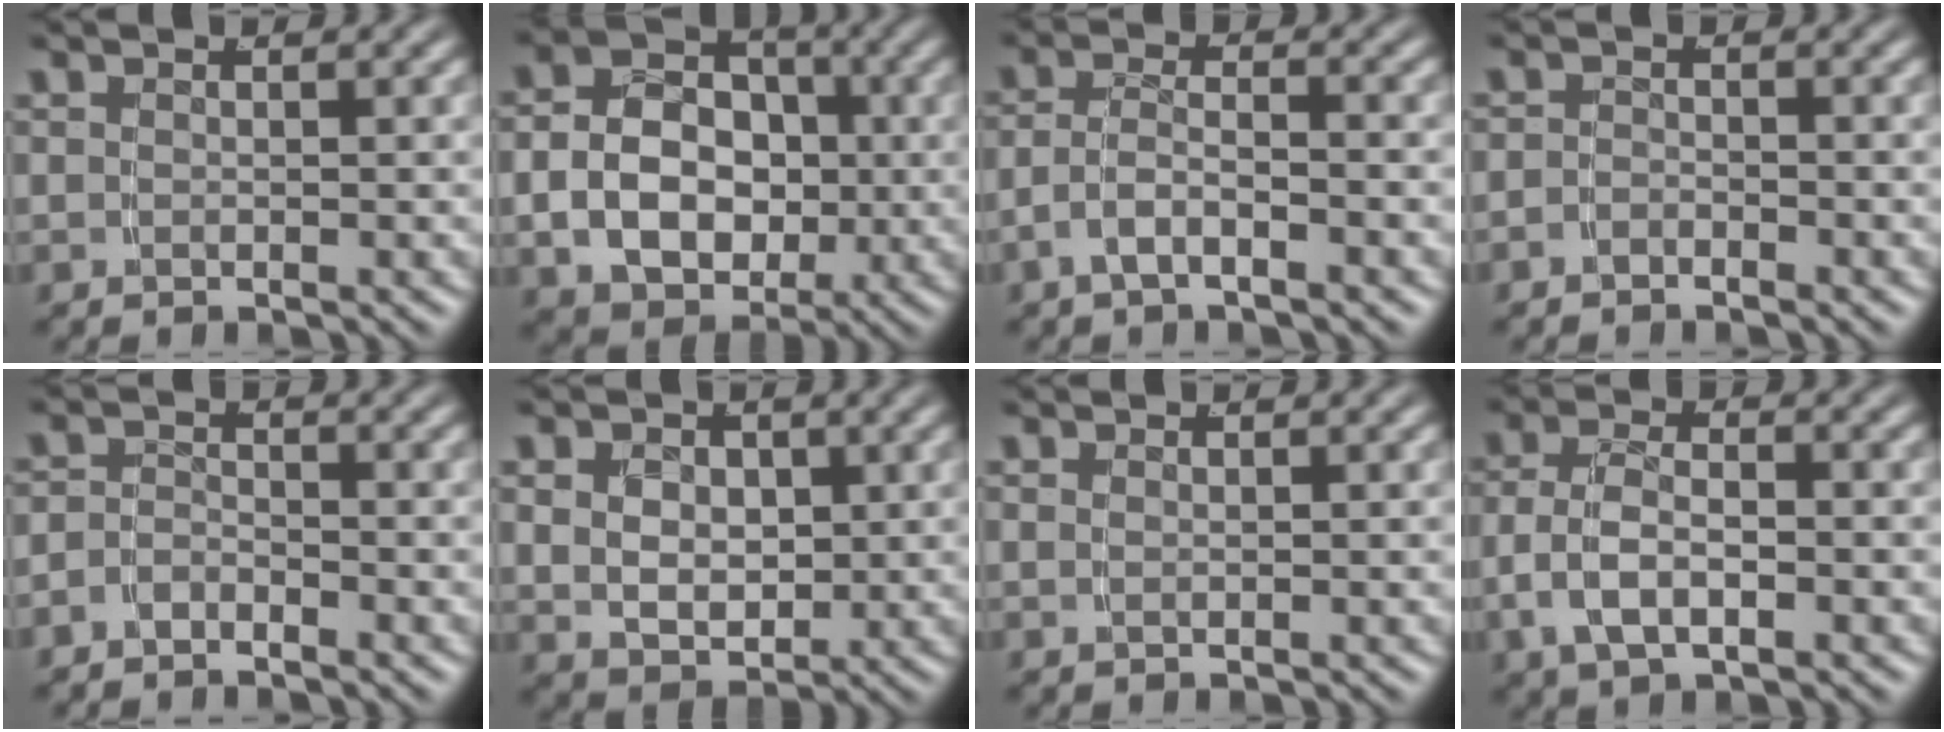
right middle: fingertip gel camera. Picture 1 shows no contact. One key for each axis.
{"total": 10.5, "fx": -1.3, "fy": 8.7, "fz": 5.7, "tx": -0.111, "ty": -0.027, "tz": -0.022}
{"total": 3.1, "fx": -1.7, "fy": 1.5, "fz": 2.1, "tx": -0.044, "ty": -0.010, "tz": -0.031}
{"total": 1.4, "fx": -1.4, "fy": 0.4, "fz": -0.1, "tx": 0.002, "ty": -0.008, "tz": -0.026}
{"total": 2.1, "fx": -1.8, "fy": 1.0, "fz": 0.4, "tx": -0.009, "ty": -0.009, "tz": -0.034}
{"total": 5.1, "fx": 0.4, "fy": 3.9, "fz": 3.3, "tx": -0.067, "ty": -0.028, "tz": 0.021}
{"total": 0.6, "fx": 0.3, "fy": -0.4, "fz": 0.2, "tx": 0.003, "ty": -0.002, "tz": 0.008}
{"total": 4.4, "fx": -0.8, "fy": 2.7, "fz": 3.4, "tx": -0.071, "ty": -0.005, "tz": -0.012}